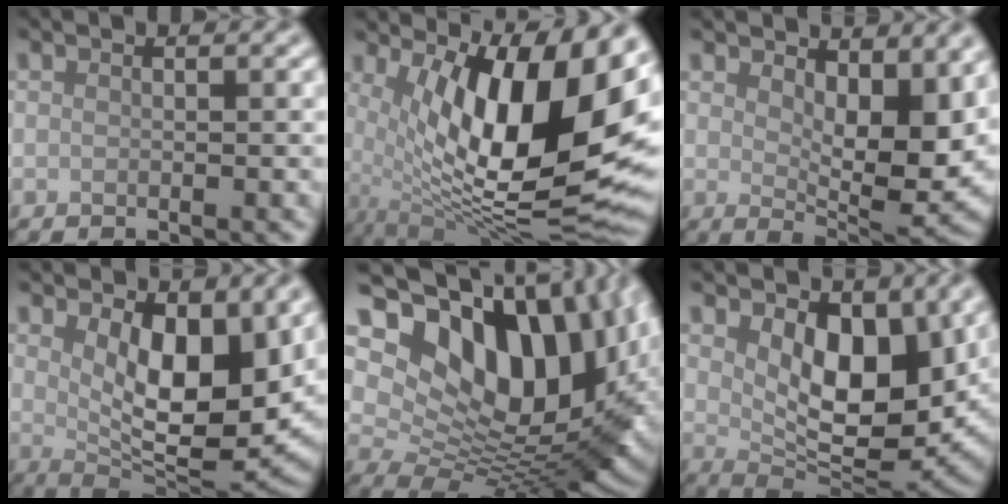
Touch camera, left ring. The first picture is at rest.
{"total": 15.6, "force": [3.3, 6.2, 13.9], "torque": [-0.222, -0.005, 0.064]}
{"total": 9.6, "force": [2.2, 4.5, 8.2], "torque": [-0.114, -0.014, 0.041]}
{"total": 9.7, "force": [2.6, 4.4, 8.2], "torque": [-0.129, -0.016, 0.046]}
{"total": 16.4, "force": [4.6, 9.9, 12.2], "torque": [-0.185, 0.007, 0.087]}
{"total": 8.7, "force": [2.5, 4.5, 6.9], "torque": [-0.117, -0.019, 0.040]}